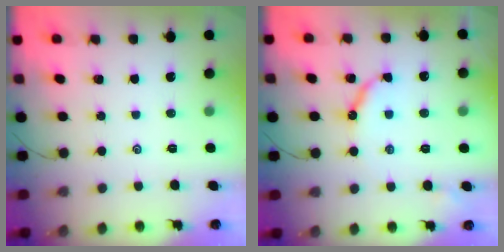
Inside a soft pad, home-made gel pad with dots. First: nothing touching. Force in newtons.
{"total": 8.6, "press": 8.6, "slide": 0.6}